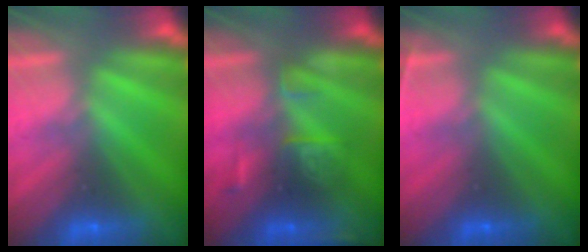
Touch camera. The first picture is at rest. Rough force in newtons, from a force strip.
{"total": 2.6}
{"total": 2.3}